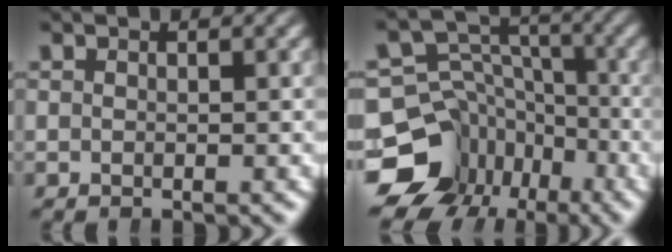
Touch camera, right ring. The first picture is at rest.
{"total": 15.3, "force": [-5.7, 12.4, 6.8], "torque": [-0.106, -0.062, -0.079]}